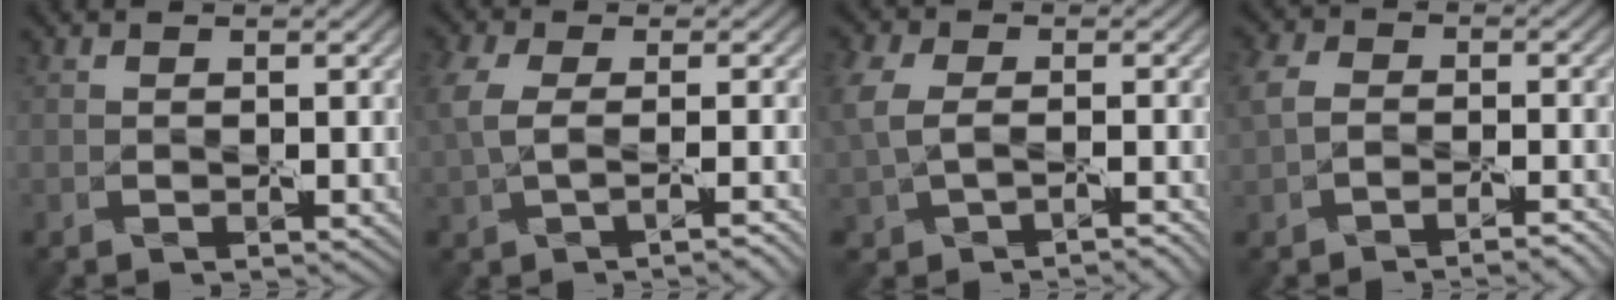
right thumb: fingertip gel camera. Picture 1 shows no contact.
{"total": 3.9, "force": [-0.2, 1.7, 3.6], "torque": [-0.087, -0.001, 0.001]}
{"total": 5.9, "force": [-0.7, 3.9, 4.4], "torque": [-0.118, -0.003, 0.001]}
{"total": 3.7, "force": [-1.7, 2.3, 2.3], "torque": [-0.046, 0.004, -0.041]}